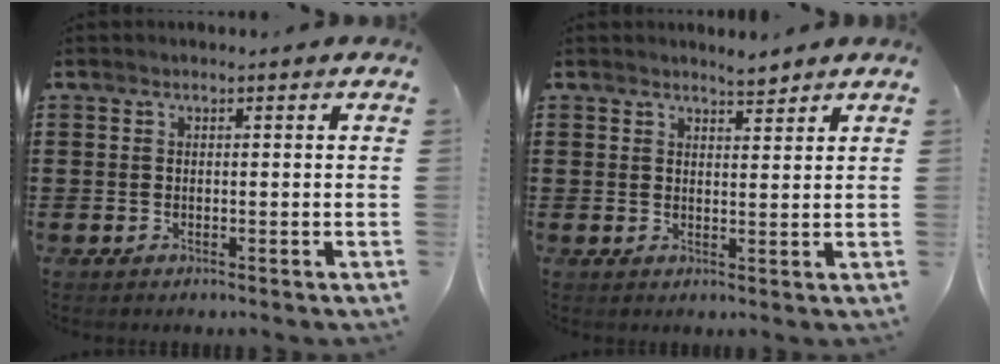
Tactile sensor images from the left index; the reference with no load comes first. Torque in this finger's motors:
{"motor_torque": [0.47, -0.45, 0.04, 0.01]}